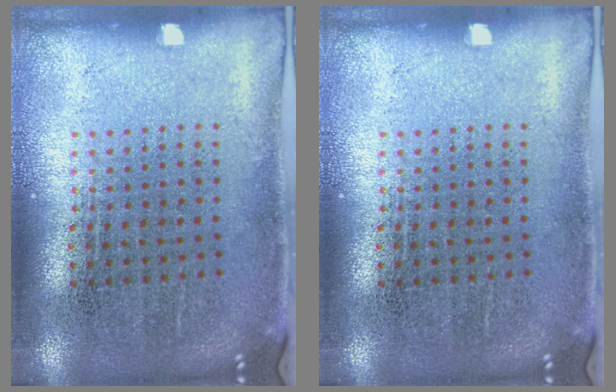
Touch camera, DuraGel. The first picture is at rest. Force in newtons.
{"total": 0.0}